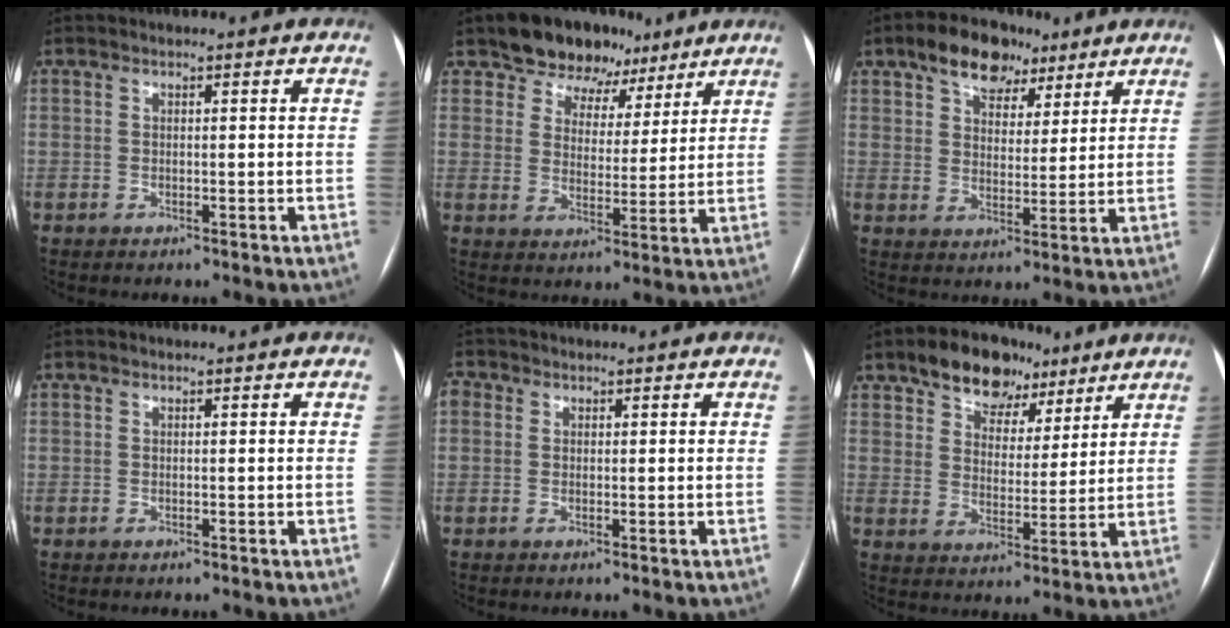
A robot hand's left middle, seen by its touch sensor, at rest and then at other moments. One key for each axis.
{"total": 9.7, "fx": 7.1, "fy": 6.2, "fz": 2.2, "tx": -0.019, "ty": 0.021, "tz": 0.106}
{"total": 9.6, "fx": 6.3, "fy": 5.6, "fz": 4.7, "tx": -0.073, "ty": 0.027, "tz": 0.102}
{"total": 0.0}
{"total": 2.7, "fx": 0.8, "fy": 2.4, "fz": 1.0, "tx": -0.026, "ty": 0.015, "tz": 0.017}
{"total": 10.0, "fx": 6.9, "fy": 6.0, "fz": 4.0, "tx": -0.057, "ty": 0.024, "tz": 0.112}